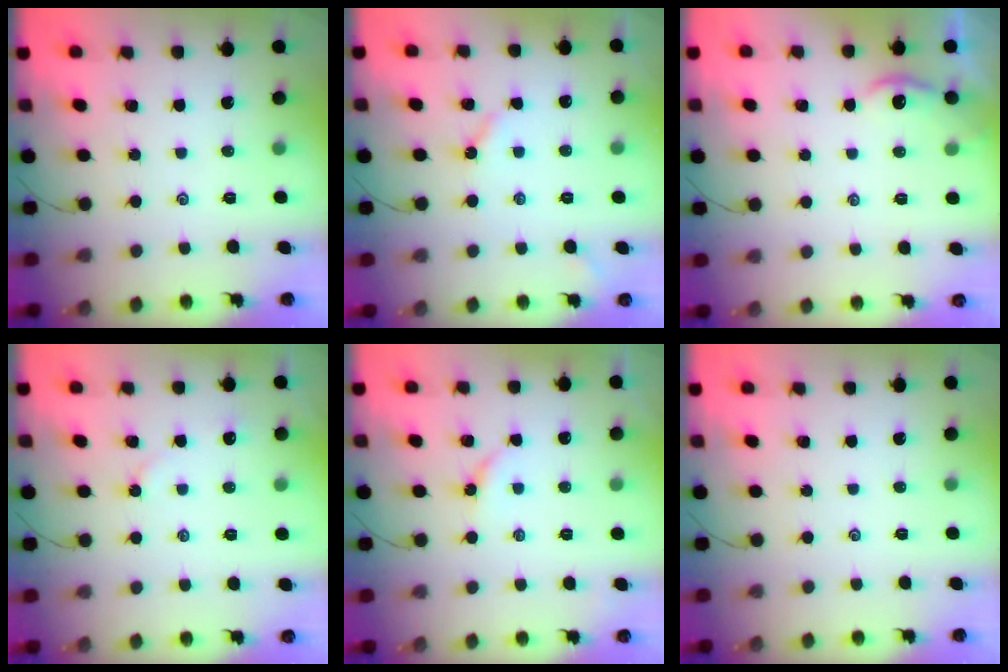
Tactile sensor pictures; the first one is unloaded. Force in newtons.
{"total": 3.5, "press": 3.4, "slide": 0.4}
{"total": 2.5, "press": 2.5, "slide": 0.3}
{"total": 2.7, "press": 2.7, "slide": 0.3}
{"total": 2.9, "press": 2.9, "slide": 0.3}
{"total": 0.0}